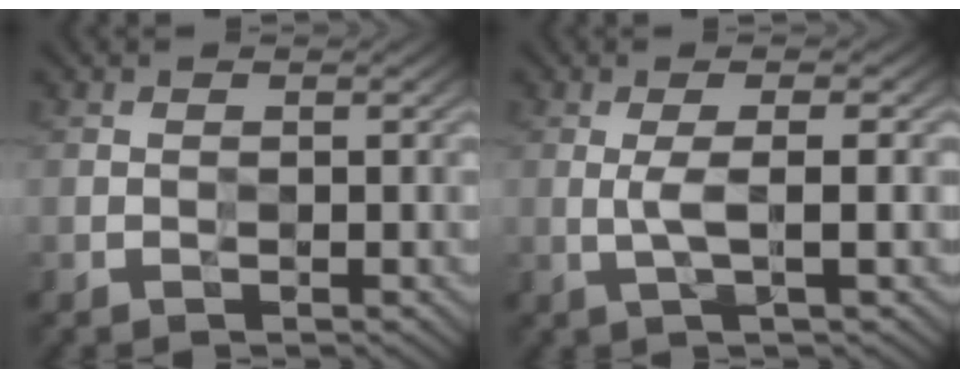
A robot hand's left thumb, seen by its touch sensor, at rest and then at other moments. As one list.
[{"total": 3.3, "force": [-0.1, 0.4, 3.3], "torque": [-0.064, 0.003, -0.006]}]